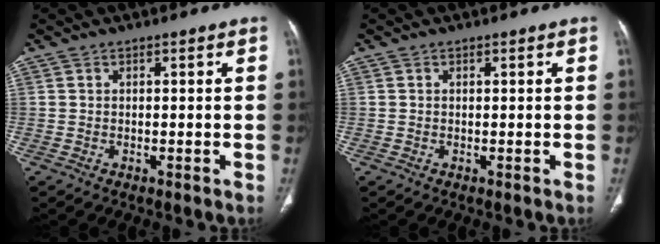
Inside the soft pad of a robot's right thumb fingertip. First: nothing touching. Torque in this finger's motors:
{"motor_torque": [-0.28, -0.05, -0.30, 0.13, 0.04]}